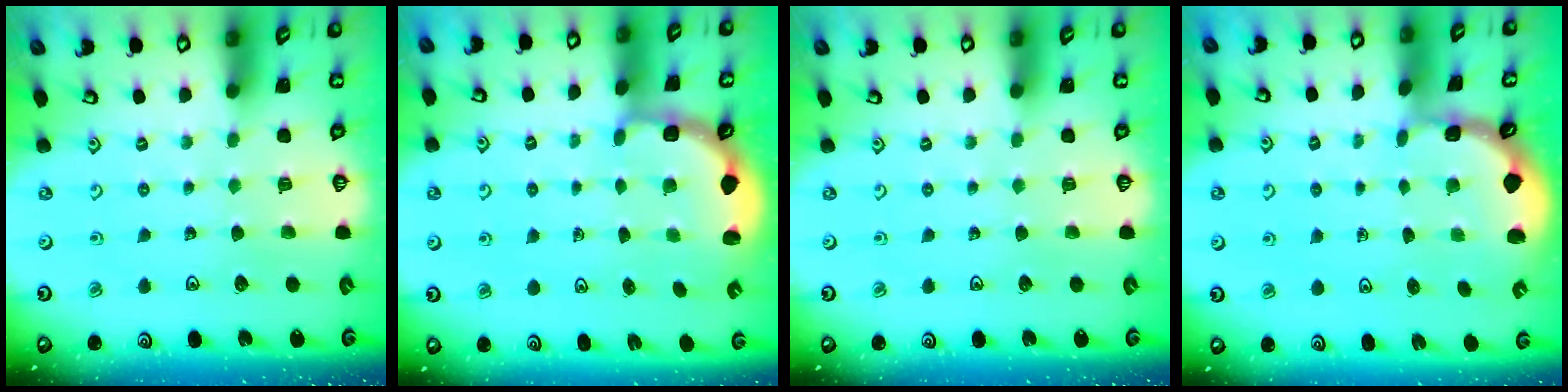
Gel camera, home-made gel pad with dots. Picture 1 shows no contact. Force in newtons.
{"total": 3.0, "press": 2.6, "slide": 1.5}
{"total": 0.0}
{"total": 1.1, "press": 1.1, "slide": 0.1}